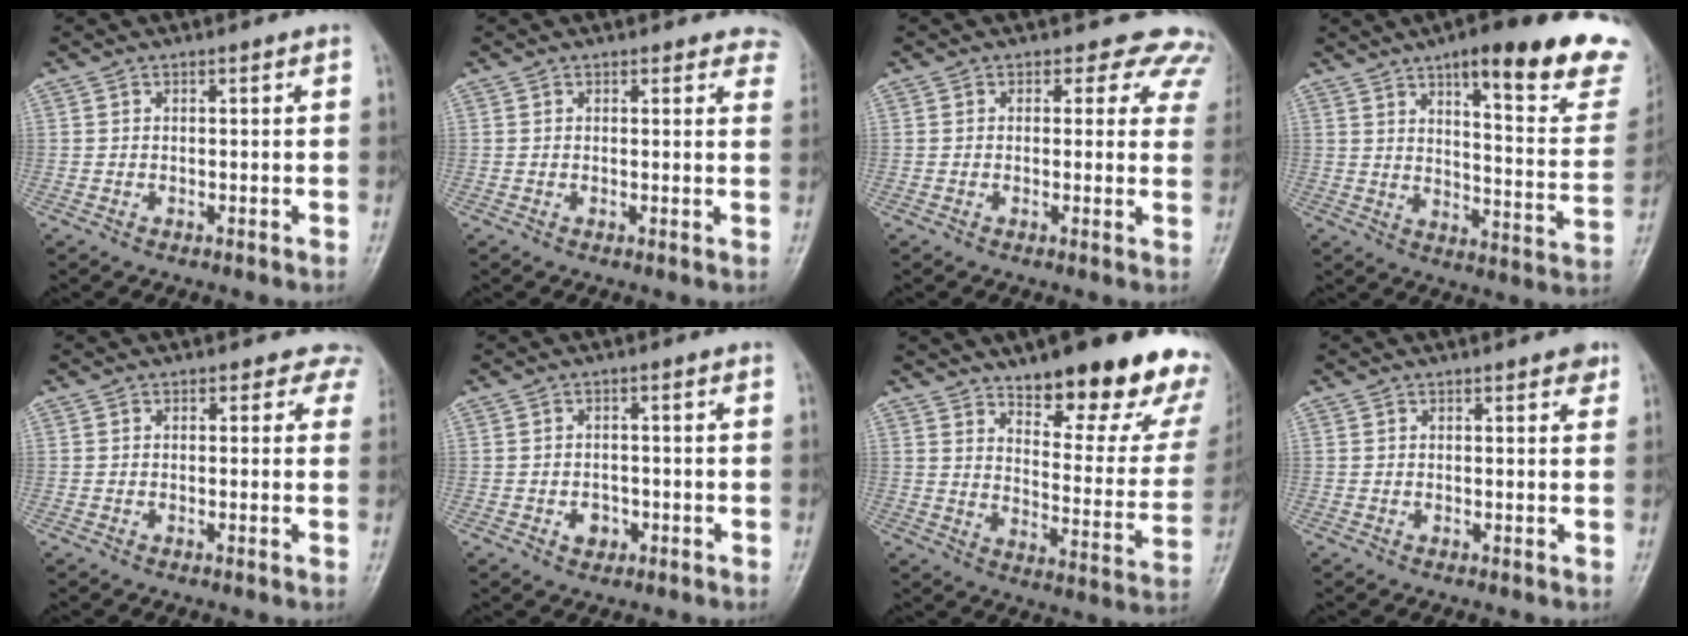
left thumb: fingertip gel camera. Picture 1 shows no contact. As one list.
[{"total": 5.3, "force": [4.7, 2.4, 0.5], "torque": [0.042, -0.015, 0.024]}, {"total": 8.4, "force": [6.8, 4.7, 1.4], "torque": [0.041, -0.021, 0.043]}, {"total": 24.1, "force": [15.4, 6.4, 17.5], "torque": [-0.187, -0.066, 0.198]}, {"total": 3.4, "force": [2.5, 2.3, 0.4], "torque": [0.032, -0.009, 0.002]}, {"total": 2.8, "force": [-1.1, 2.2, 1.4], "torque": [-0.009, 0.004, -0.014]}, {"total": 24.3, "force": [16.5, 7.9, 16.1], "torque": [-0.166, -0.095, 0.221]}, {"total": 2.0, "force": [1.3, 0.9, 1.2], "torque": [-0.003, -0.004, 0.011]}]